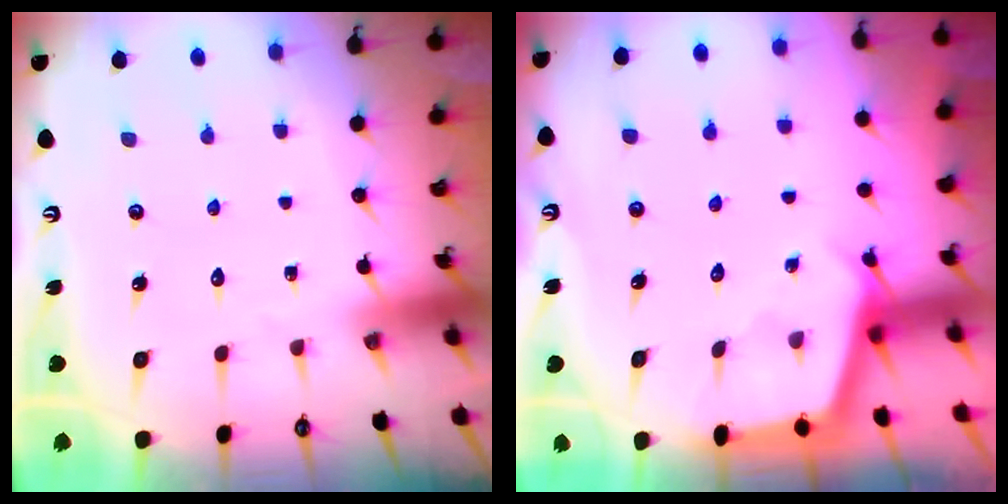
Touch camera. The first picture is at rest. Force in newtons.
{"total": 2.9, "press": 2.9, "slide": 0.3}